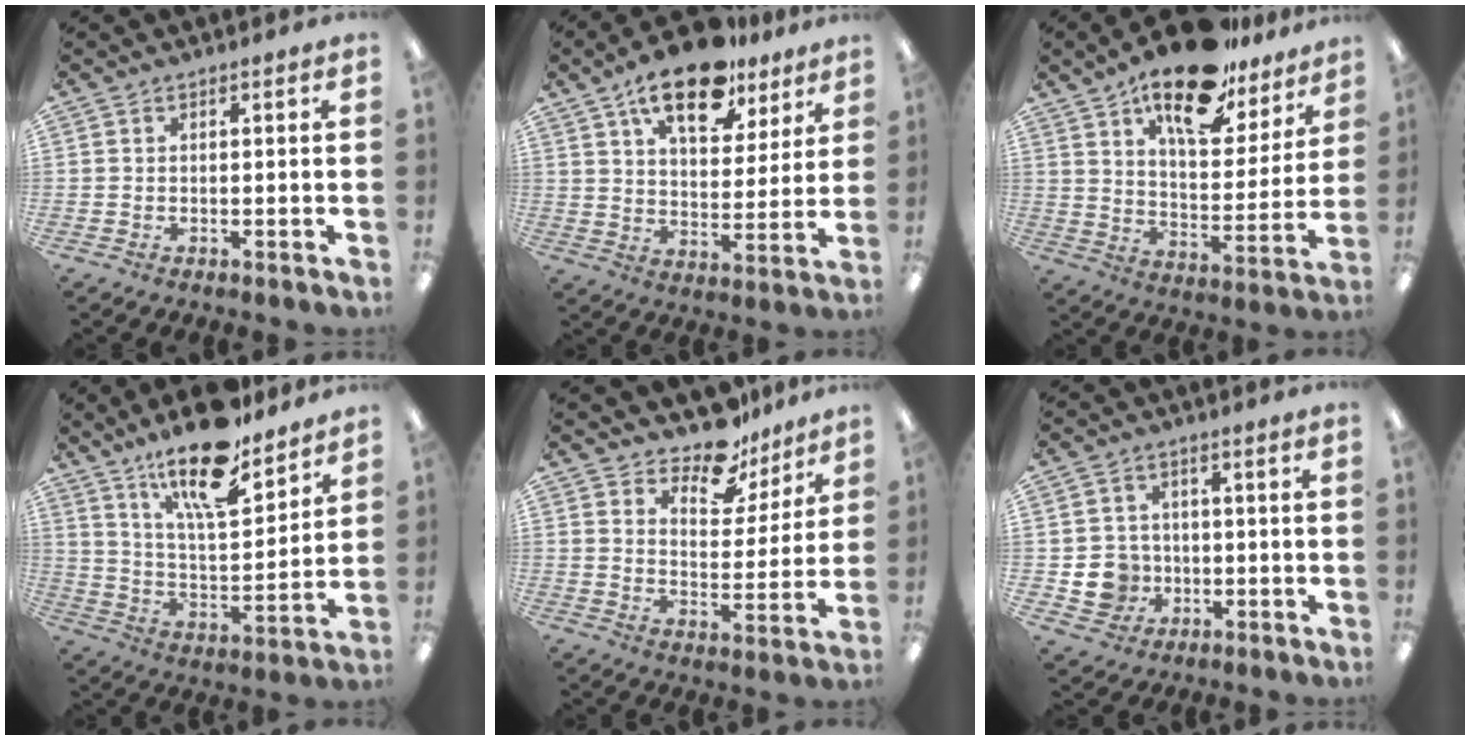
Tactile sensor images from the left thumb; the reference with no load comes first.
{"total": 17.1, "force": [11.8, 7.8, 9.6], "torque": [-0.147, -0.057, 0.202]}
{"total": 20.7, "force": [14.9, 8.4, 11.7], "torque": [-0.187, -0.079, 0.251]}
{"total": 18.5, "force": [14.1, 5.4, 10.7], "torque": [-0.184, -0.086, 0.238]}
{"total": 11.8, "force": [10.0, 5.1, 3.6], "torque": [-0.056, -0.076, 0.183]}
{"total": 7.1, "force": [-1.3, 6.7, 1.8], "torque": [-0.048, 0.015, -0.015]}